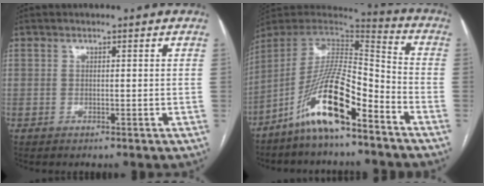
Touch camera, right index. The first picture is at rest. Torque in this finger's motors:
{"motor_torque": [1.99, -0.15, 1.05, 0.21]}